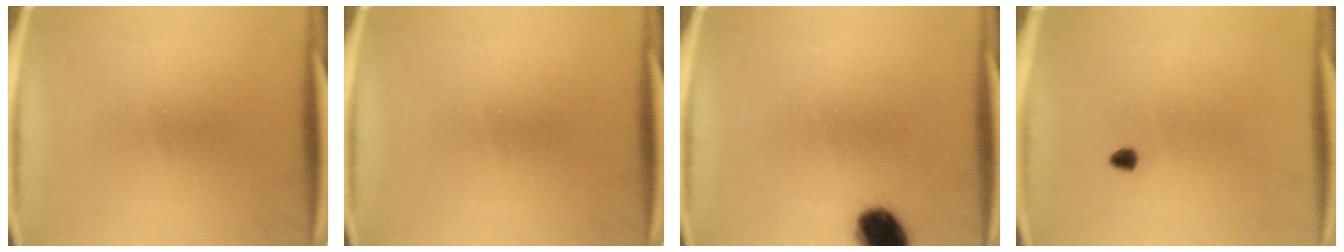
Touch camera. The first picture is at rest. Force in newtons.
{"total": 0.0}
{"total": 9.3}
{"total": 0.9}